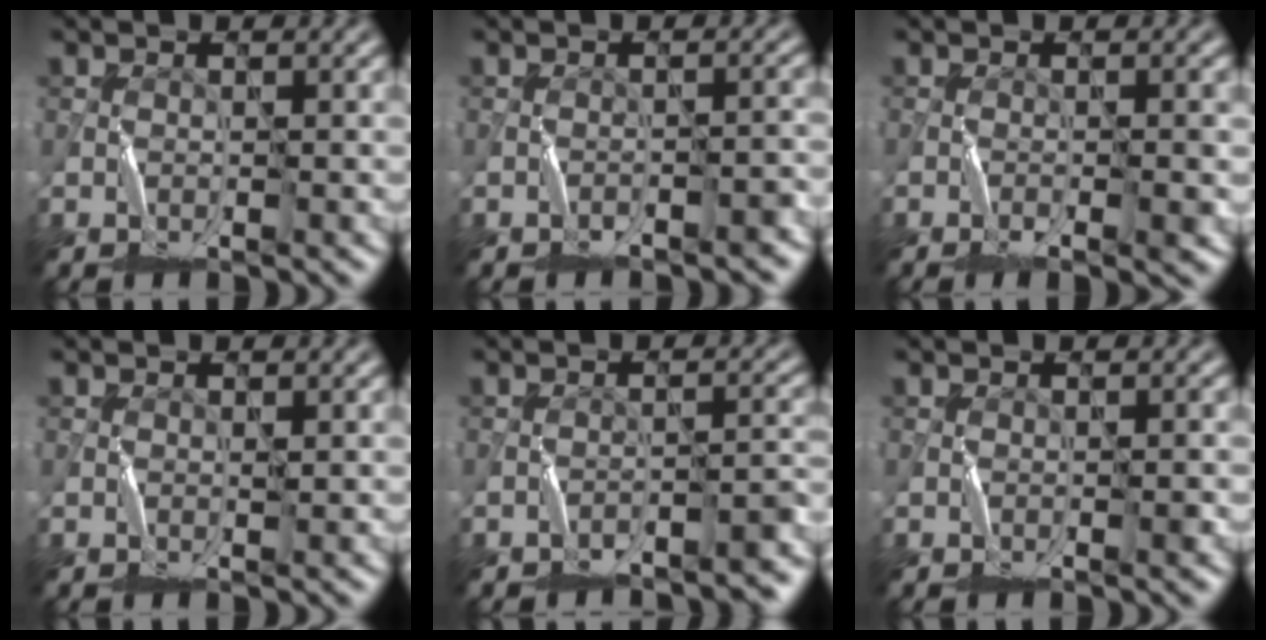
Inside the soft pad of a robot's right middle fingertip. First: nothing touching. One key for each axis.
{"total": 2.3, "fx": -1.9, "fy": 0.6, "fz": 1.2, "tx": -0.016, "ty": 0.012, "tz": -0.026}
{"total": 3.5, "fx": -1.5, "fy": 0.5, "fz": 3.1, "tx": -0.045, "ty": 0.005, "tz": -0.024}
{"total": 0.0}
{"total": 3.7, "fx": -3.3, "fy": 0.6, "fz": 1.6, "tx": -0.018, "ty": 0.013, "tz": -0.050}
{"total": 0.6, "fx": -0.2, "fy": 0.0, "fz": 0.6, "tx": -0.008, "ty": 0.003, "tz": -0.002}